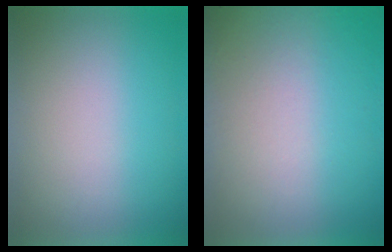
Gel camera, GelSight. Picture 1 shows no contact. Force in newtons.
{"total": 6.0}